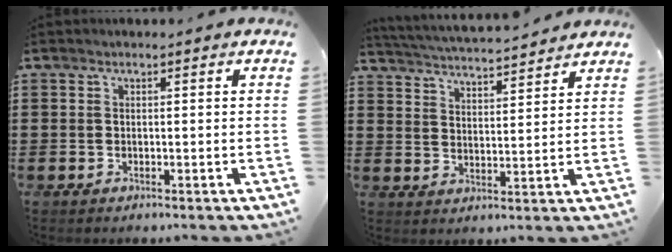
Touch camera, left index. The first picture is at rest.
{"total": 4.1, "force": [4.0, -0.2, 0.7], "torque": [-0.033, -0.029, 0.066]}